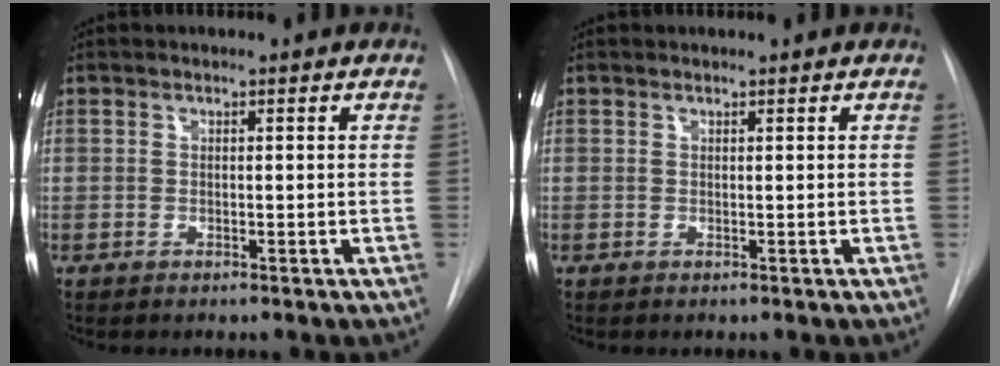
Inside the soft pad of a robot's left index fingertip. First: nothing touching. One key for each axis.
{"total": 0.5, "fx": 0.5, "fy": -0.1, "fz": 0.1, "tx": -0.002, "ty": 0.009, "tz": 0.011}